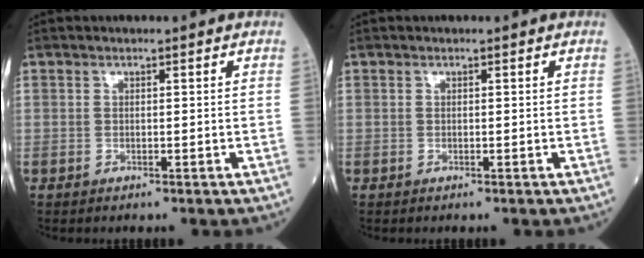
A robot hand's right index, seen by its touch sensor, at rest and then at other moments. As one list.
[{"total": 0.0}]